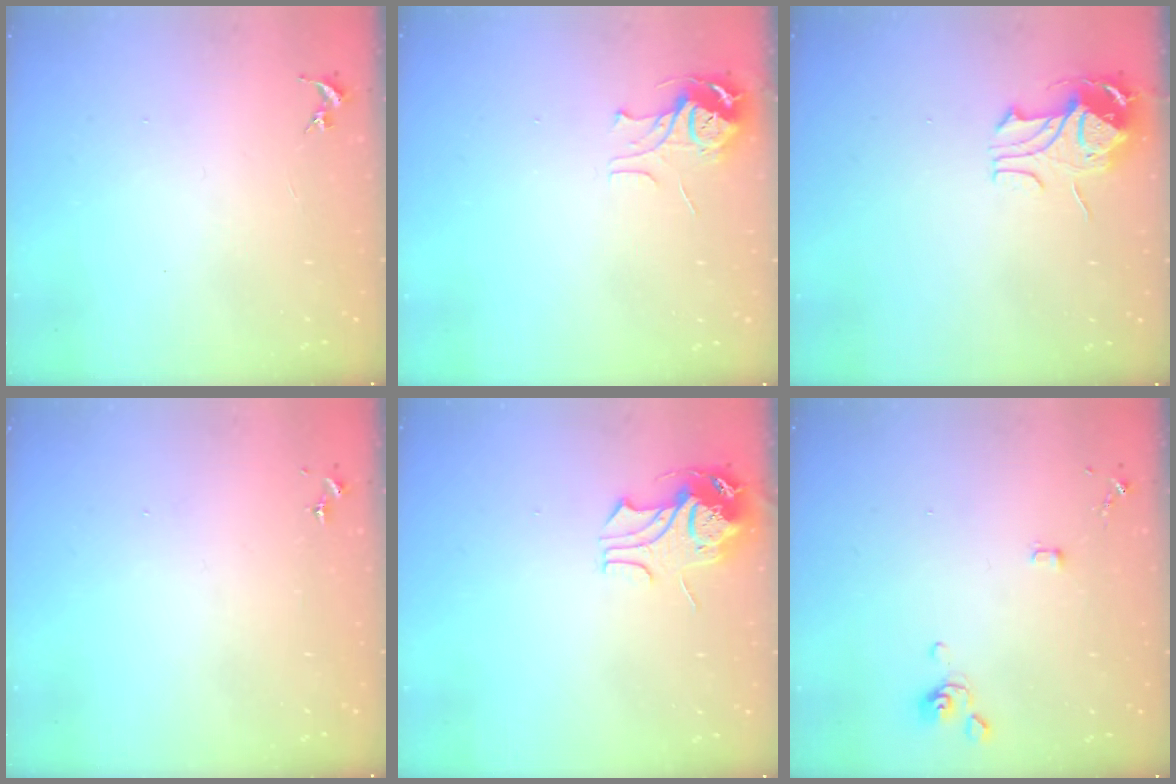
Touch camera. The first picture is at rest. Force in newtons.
{"total": 6.7, "press": 6.7, "slide": 0.6}
{"total": 10.7, "press": 10.7, "slide": 1.2}
{"total": 0.0}
{"total": 11.0, "press": 10.9, "slide": 1.1}
{"total": 3.6, "press": 3.5, "slide": 0.8}